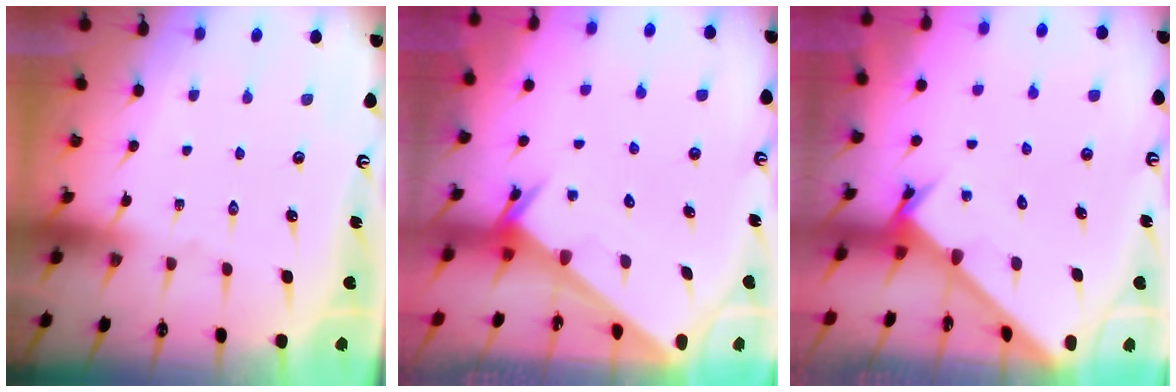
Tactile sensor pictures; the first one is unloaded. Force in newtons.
{"total": 3.5, "press": 3.4, "slide": 0.4}
{"total": 2.6, "press": 2.6, "slide": 0.3}